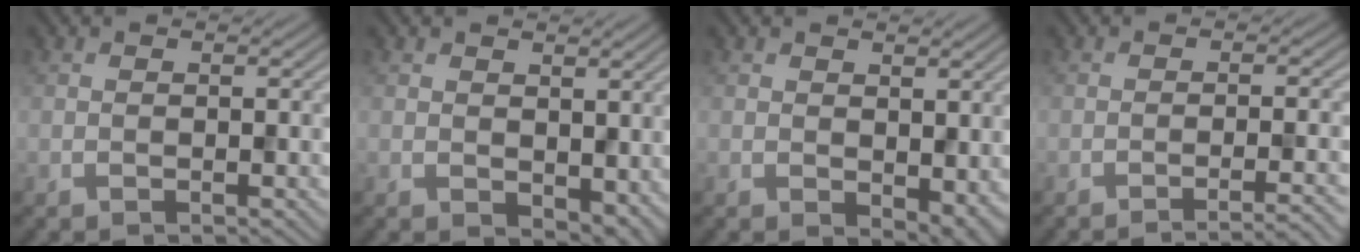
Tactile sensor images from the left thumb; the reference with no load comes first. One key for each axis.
{"total": 3.8, "fx": 1.2, "fy": 2.5, "fz": 2.6, "tx": -0.047, "ty": -0.015, "tz": 0.028}
{"total": 4.1, "fx": 0.2, "fy": 2.6, "fz": 3.1, "tx": -0.048, "ty": -0.017, "tz": 0.011}
{"total": 3.5, "fx": -2.4, "fy": 0.4, "fz": 2.5, "tx": -0.031, "ty": 0.010, "tz": -0.050}